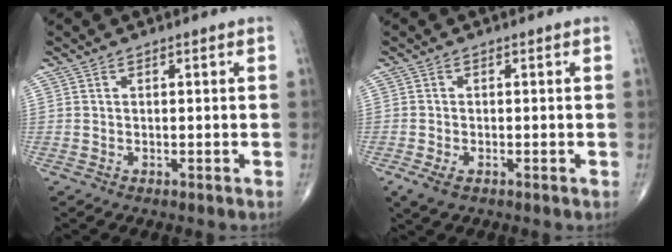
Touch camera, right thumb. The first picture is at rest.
{"total": 2.7, "force": [-1.2, 1.4, 2.1], "torque": [-0.046, -0.004, -0.021]}